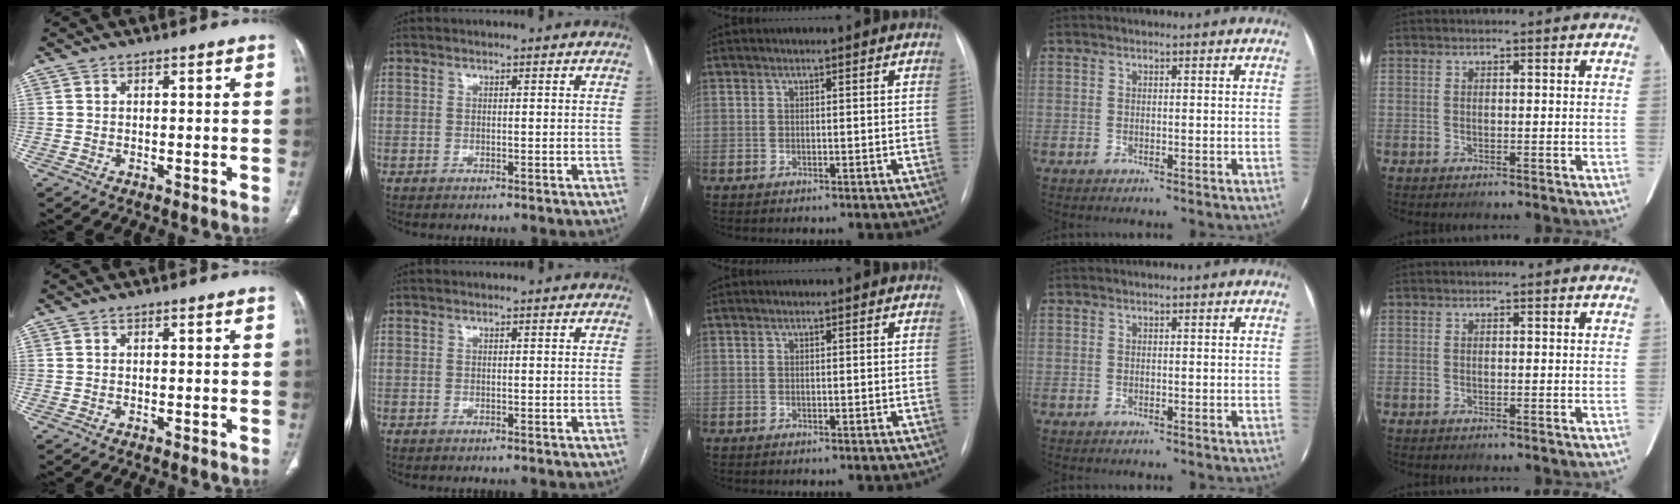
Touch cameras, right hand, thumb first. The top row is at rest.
{}